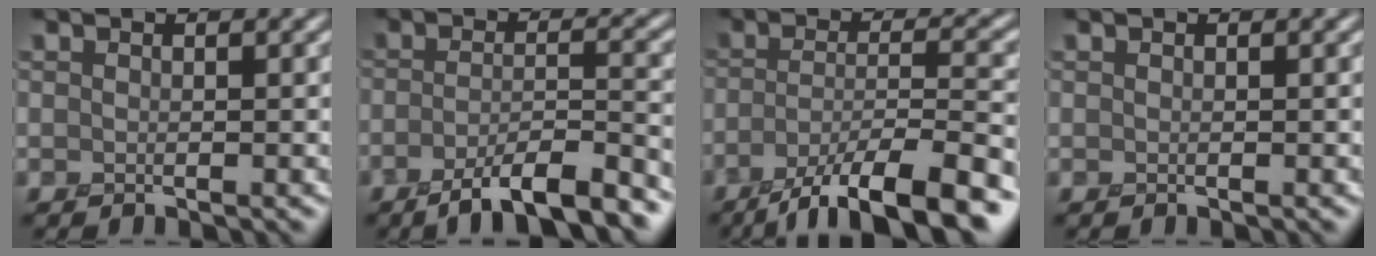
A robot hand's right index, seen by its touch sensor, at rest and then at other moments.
{"total": 7.4, "force": [-5.0, 1.6, 5.2], "torque": [-0.078, 0.000, -0.086]}
{"total": 10.3, "force": [-6.5, 2.6, 7.5], "torque": [-0.114, -0.001, -0.108]}
{"total": 0.0}